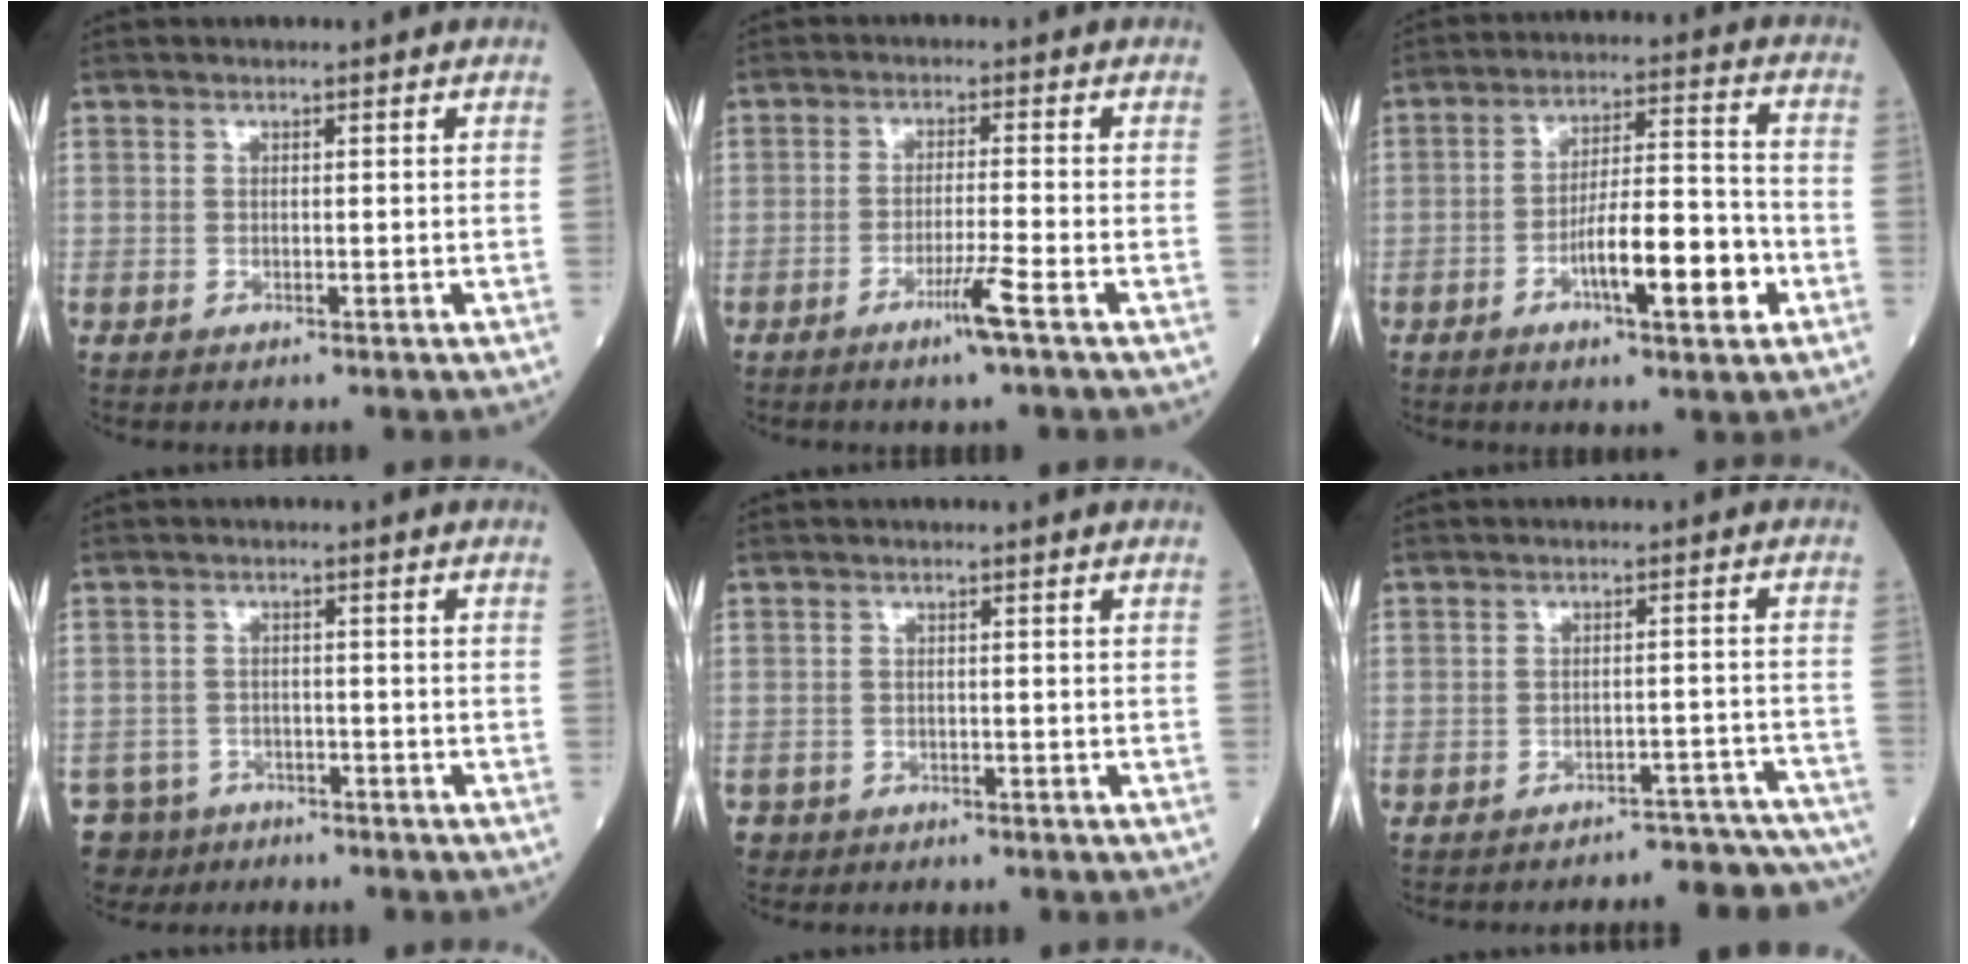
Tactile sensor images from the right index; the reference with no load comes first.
{"total": 4.5, "force": [-2.5, -0.9, 3.6], "torque": [-0.068, -0.010, -0.050]}
{"total": 11.0, "force": [-4.2, 2.1, 10.0], "torque": [-0.162, 0.011, -0.068]}
{"total": 6.1, "force": [-4.7, 3.9, -0.3], "torque": [0.001, 0.003, -0.078]}
{"total": 2.0, "force": [-1.5, 1.3, -0.2], "torque": [-0.008, 0.003, -0.028]}
{"total": 12.8, "force": [-12.6, 1.4, 1.8], "torque": [0.001, 0.017, -0.142]}